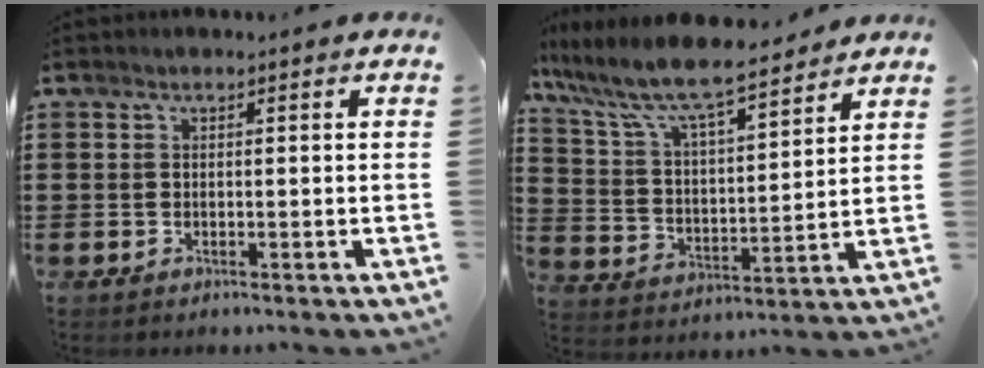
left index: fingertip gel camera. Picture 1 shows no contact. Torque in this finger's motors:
{"motor_torque": [1.05, -1.09, 0.91, 0.21]}